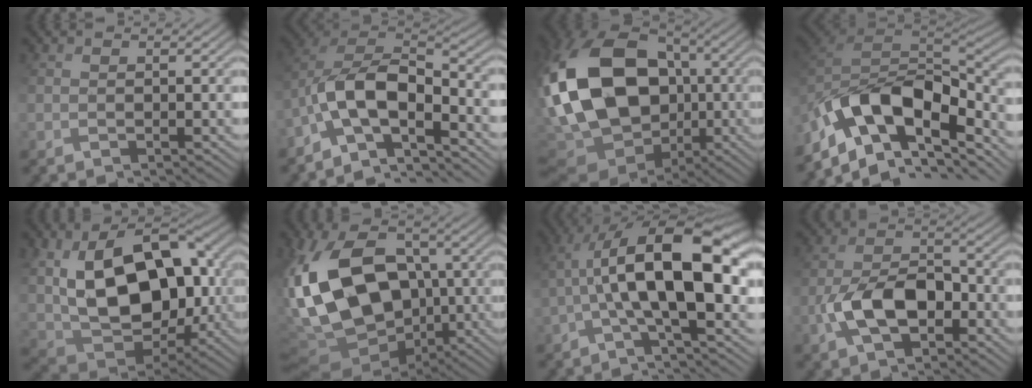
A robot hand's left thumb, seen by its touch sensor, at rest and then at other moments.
{"total": 10.9, "force": [-4.8, 4.7, 8.5], "torque": [-0.155, 0.006, -0.107]}
{"total": 22.1, "force": [-0.7, 16.1, 15.1], "torque": [-0.352, 0.001, -0.004]}
{"total": 15.6, "force": [-8.0, 8.5, 10.3], "torque": [-0.235, -0.002, -0.161]}
{"total": 17.4, "force": [1.6, 11.3, 13.2], "torque": [-0.250, -0.009, 0.034]}
{"total": 17.7, "force": [-0.8, 11.5, 13.4], "torque": [-0.294, -0.010, -0.020]}
{"total": 14.0, "force": [0.0, 4.9, 13.1], "torque": [-0.235, 0.018, -0.007]}
{"total": 8.3, "force": [-3.1, 4.5, 6.3], "torque": [-0.126, 0.008, -0.064]}